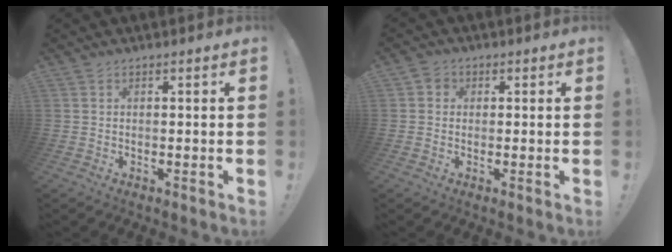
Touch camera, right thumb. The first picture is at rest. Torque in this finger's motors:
{"motor_torque": [-0.41, -0.18, -0.07, 0.01, 0.07]}